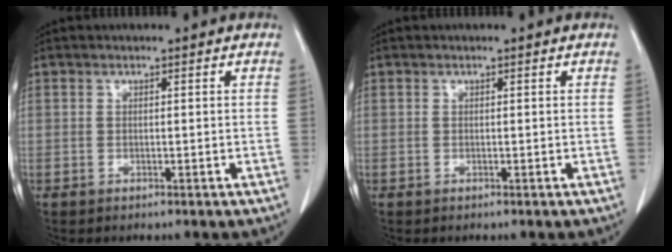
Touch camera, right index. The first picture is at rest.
{"total": 0.0}